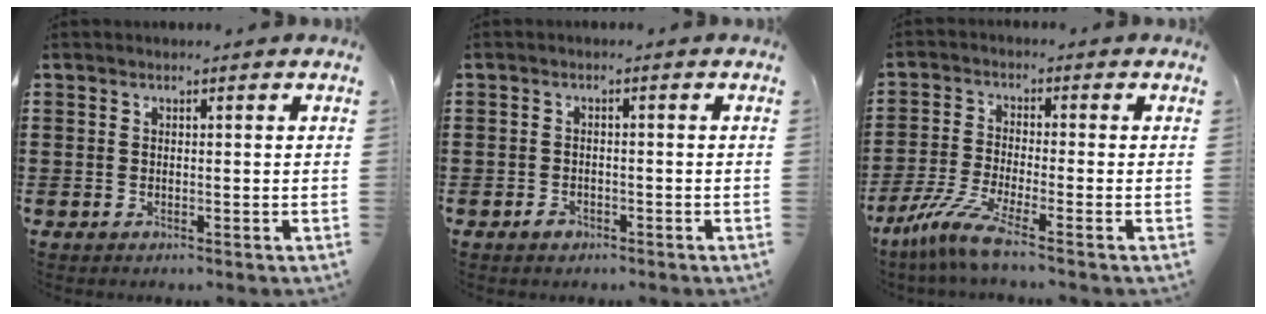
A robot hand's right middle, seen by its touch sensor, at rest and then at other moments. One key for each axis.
{"total": 1.1, "fx": -0.8, "fy": 0.7, "fz": 0.4, "tx": -0.011, "ty": -0.002, "tz": -0.016}
{"total": 6.6, "fx": -4.6, "fy": 0.4, "fz": 4.7, "tx": -0.117, "ty": -0.021, "tz": -0.093}